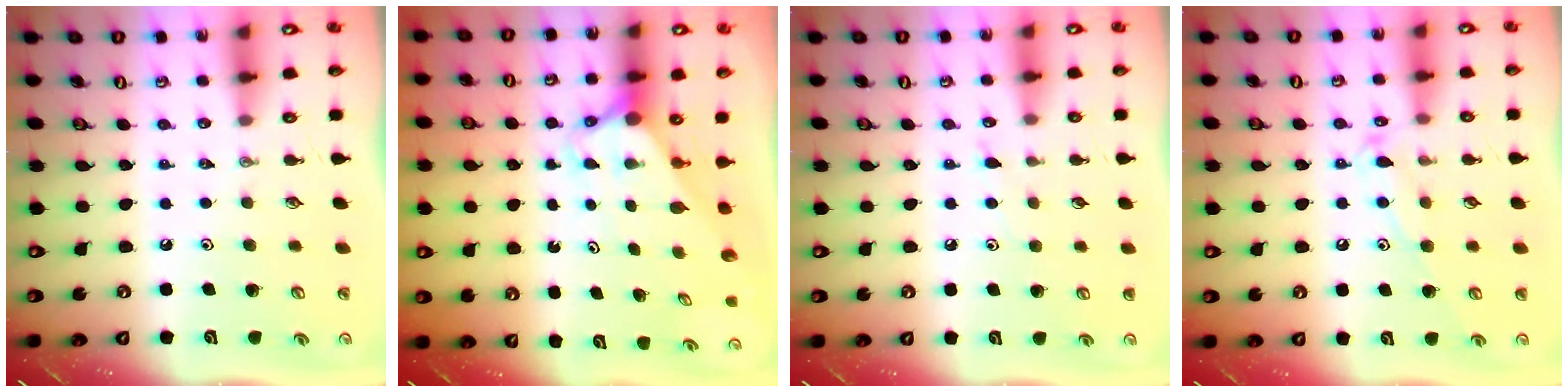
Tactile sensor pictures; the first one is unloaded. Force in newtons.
{"total": 2.8, "press": 2.8, "slide": 0.0}
{"total": 4.9, "press": 4.8, "slide": 0.6}
{"total": 11.3, "press": 11.2, "slide": 0.8}